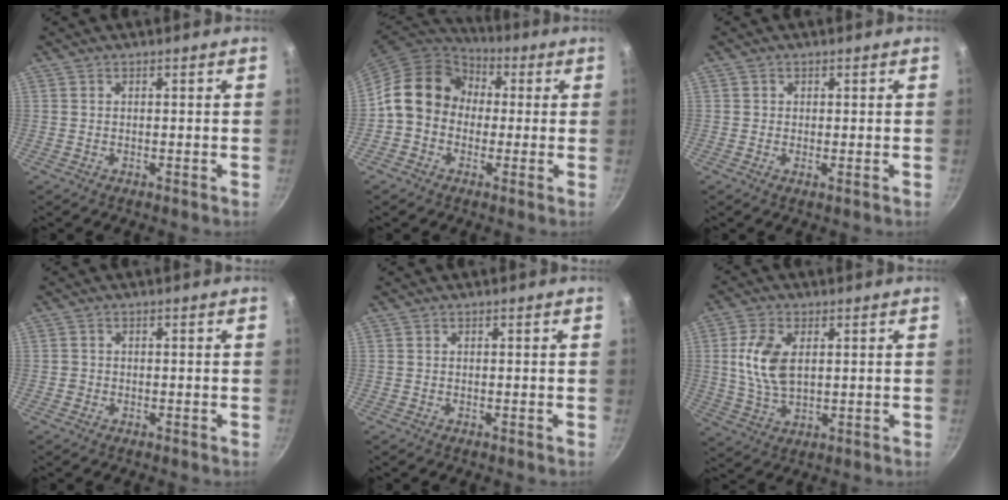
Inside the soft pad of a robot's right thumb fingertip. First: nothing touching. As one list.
[{"total": 13.6, "force": [0.6, 11.4, 7.3], "torque": [-0.086, 0.034, -0.011]}, {"total": 0.9, "force": [0.1, 0.8, 0.5], "torque": [-0.006, -0.005, -0.003]}, {"total": 0.9, "force": [-0.3, 0.8, 0.1], "torque": [-0.001, 0.002, -0.005]}, {"total": 0.0}, {"total": 9.7, "force": [1.9, 5.6, 7.8], "torque": [-0.148, -0.007, 0.037]}]